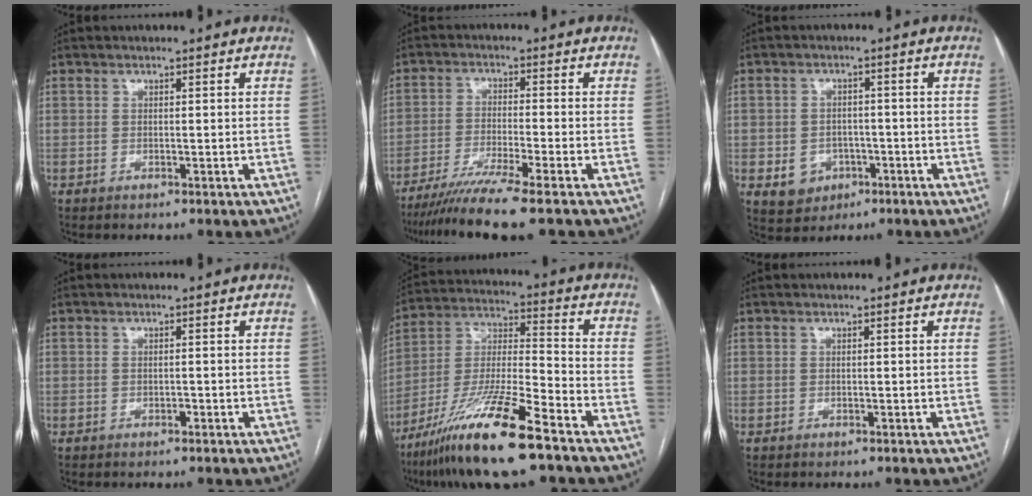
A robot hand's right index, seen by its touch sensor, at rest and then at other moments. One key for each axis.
{"total": 9.4, "fx": -7.3, "fy": -1.5, "fz": 5.7, "tx": -0.090, "ty": -0.030, "tz": -0.123}
{"total": 5.6, "fx": -1.9, "fy": 5.0, "fz": 1.9, "tx": -0.027, "ty": 0.005, "tz": -0.017}
{"total": 0.6, "fx": -0.4, "fy": 0.3, "fz": 0.4, "tx": -0.007, "ty": 0.002, "tz": -0.005}
{"total": 18.1, "fx": -11.9, "fy": 1.4, "fz": 13.5, "tx": -0.281, "ty": -0.036, "tz": -0.219}
{"total": 0.0}